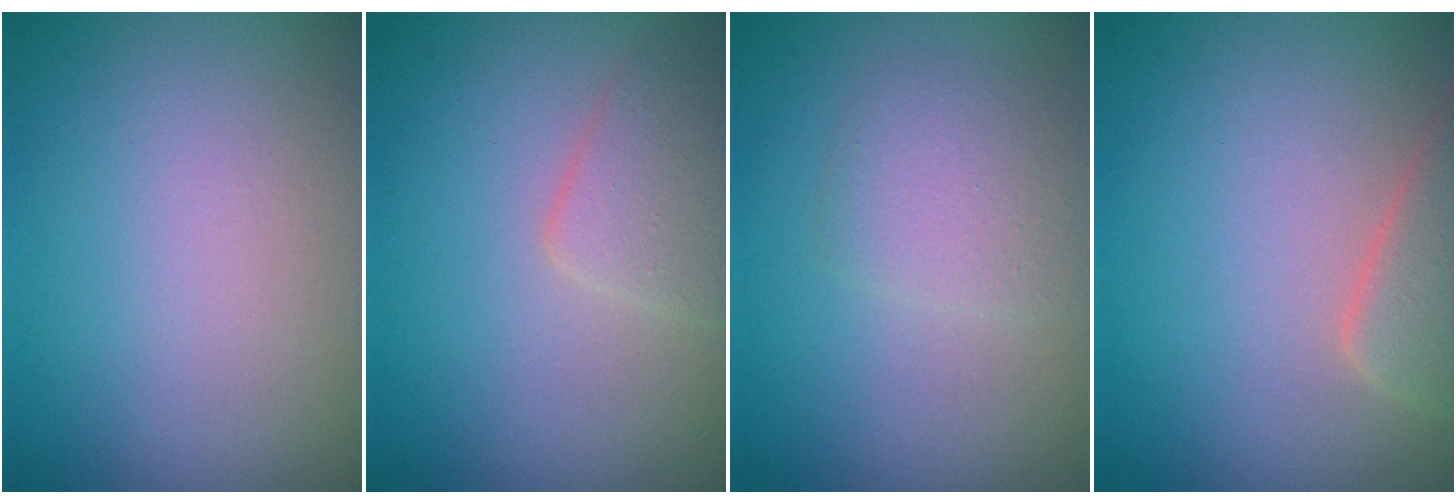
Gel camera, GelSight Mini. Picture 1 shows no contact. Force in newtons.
{"total": 2.4, "press": 2.4, "slide": 0.0}
{"total": 2.3, "press": 2.3, "slide": 0.0}
{"total": 3.3, "press": 3.3, "slide": 0.2}